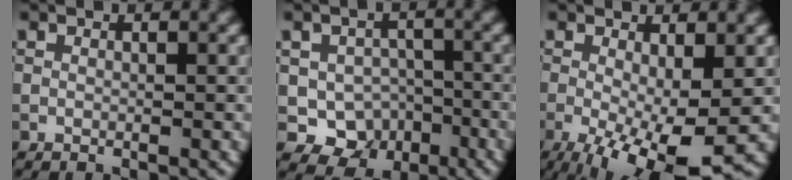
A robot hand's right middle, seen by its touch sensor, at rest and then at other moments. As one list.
[{"total": 6.0, "force": [-2.4, 5.0, 2.3], "torque": [-0.018, -0.008, -0.029]}, {"total": 8.7, "force": [-2.7, 2.6, 7.8], "torque": [-0.144, -0.019, -0.037]}]